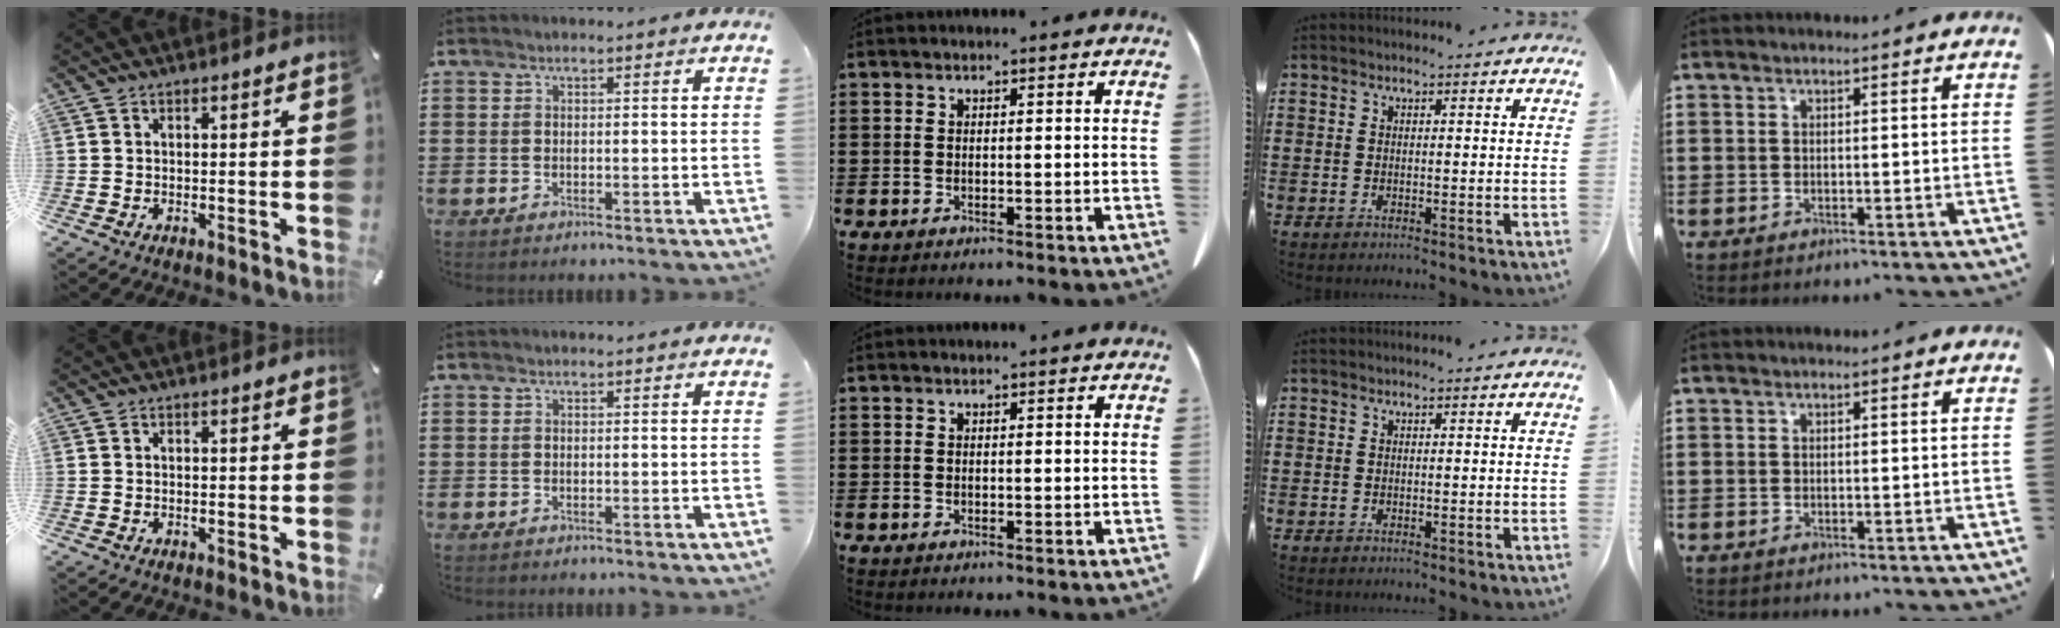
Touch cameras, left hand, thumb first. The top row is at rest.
{}